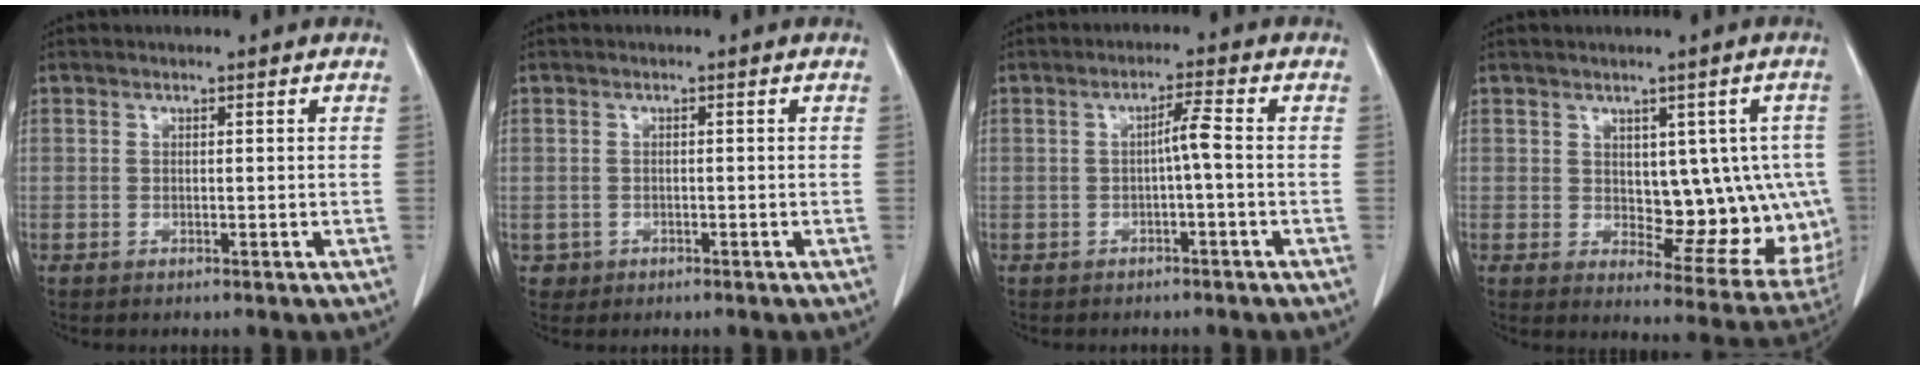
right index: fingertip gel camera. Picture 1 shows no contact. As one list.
[{"total": 1.7, "force": [-0.6, 1.5, -0.1], "torque": [0.004, 0.008, -0.009]}, {"total": 2.8, "force": [-0.4, 0.0, 2.8], "torque": [-0.048, 0.006, -0.008]}, {"total": 11.9, "force": [0.7, 6.6, 9.9], "torque": [-0.095, 0.009, 0.028]}]